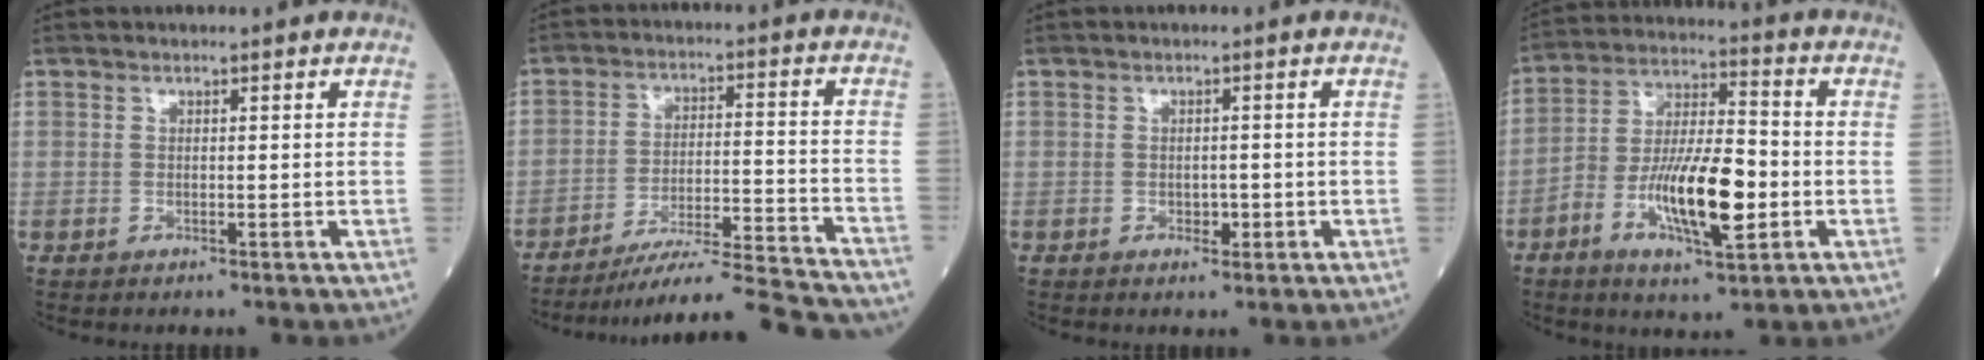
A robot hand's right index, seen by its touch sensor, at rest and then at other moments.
{"total": 17.4, "force": [-16.5, -0.7, 5.7], "torque": [-0.082, -0.005, -0.248]}
{"total": 1.6, "force": [-0.5, 1.0, 1.1], "torque": [-0.013, 0.002, -0.005]}
{"total": 13.1, "force": [-4.0, 3.4, 12.0], "torque": [-0.225, 0.002, -0.070]}